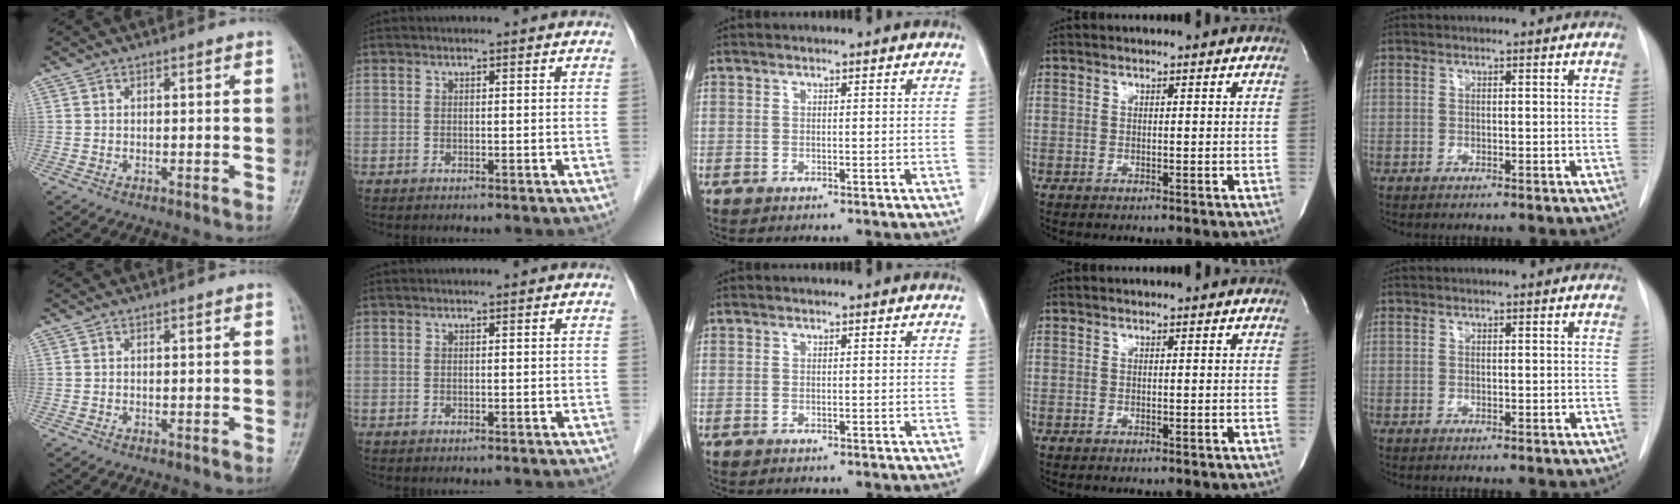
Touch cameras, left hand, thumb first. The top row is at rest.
{}